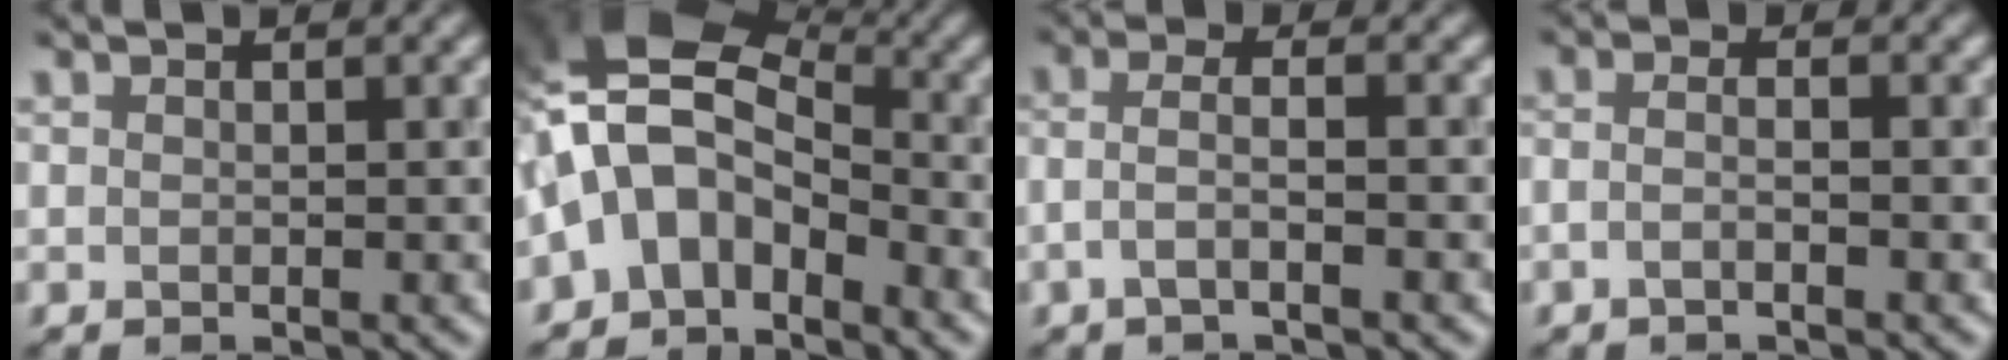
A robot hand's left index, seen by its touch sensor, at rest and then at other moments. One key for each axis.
{"total": 7.3, "fx": -2.7, "fy": 4.8, "fz": 4.8, "tx": -0.084, "ty": 0.028, "tz": -0.056}
{"total": 2.0, "fx": -1.2, "fy": 0.2, "fz": 1.6, "tx": -0.033, "ty": 0.018, "tz": -0.023}
{"total": 1.1, "fx": -0.9, "fy": 0.1, "fz": 0.7, "tx": -0.015, "ty": 0.006, "tz": -0.013}